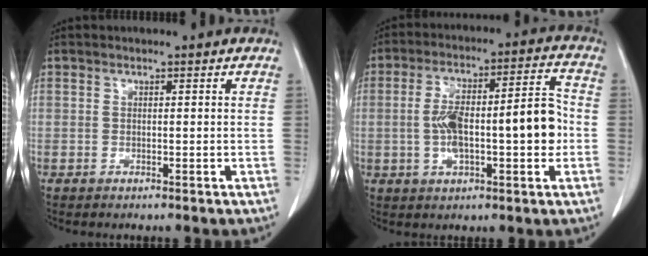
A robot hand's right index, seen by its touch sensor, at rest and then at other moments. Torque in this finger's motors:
{"motor_torque": [0.54, 0.02, 0.72, 0.13]}